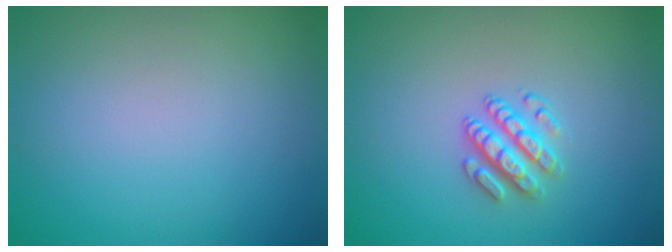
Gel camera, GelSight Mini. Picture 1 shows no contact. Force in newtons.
{"total": 2.7, "press": 2.5, "slide": 1.2}